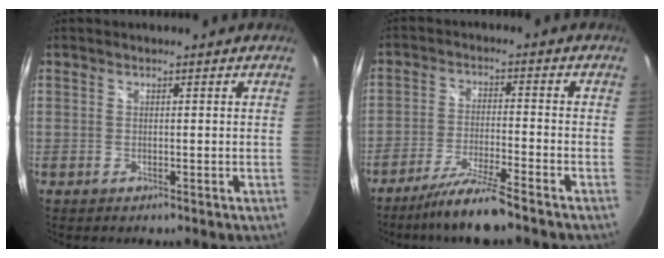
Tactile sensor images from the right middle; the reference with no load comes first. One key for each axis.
{"total": 8.5, "fx": -7.2, "fy": -0.7, "fz": 4.4, "tx": -0.102, "ty": -0.007, "tz": -0.131}